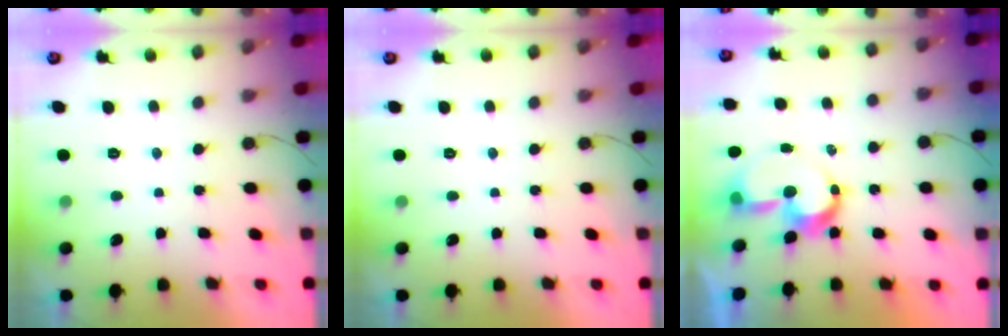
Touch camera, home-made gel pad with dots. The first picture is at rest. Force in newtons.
{"total": 0.0}
{"total": 9.3, "press": 9.2, "slide": 1.5}